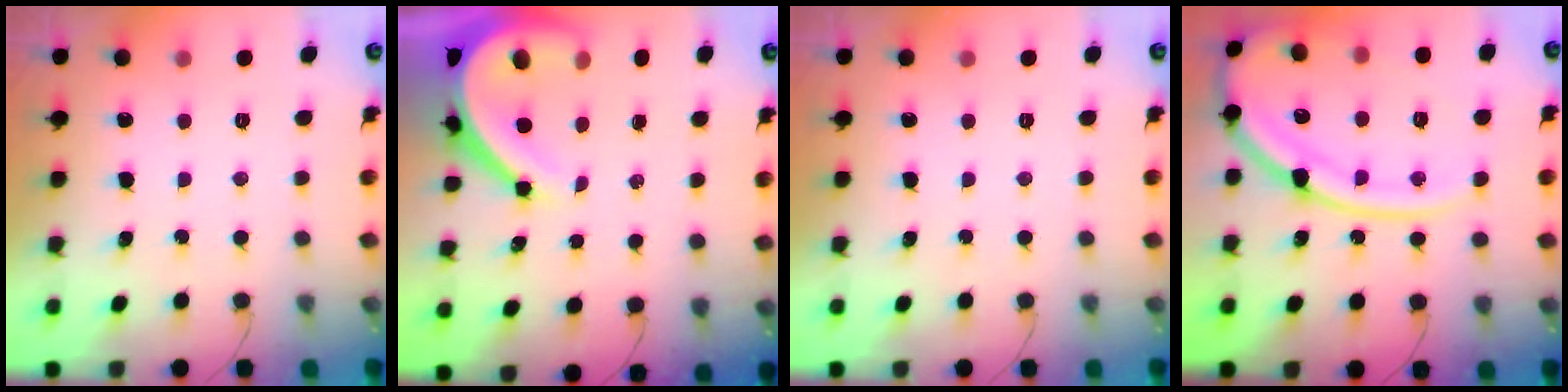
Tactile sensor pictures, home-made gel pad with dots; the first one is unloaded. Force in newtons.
{"total": 13.8, "press": 13.7, "slide": 1.5}
{"total": 0.0}
{"total": 20.1, "press": 20.0, "slide": 2.4}